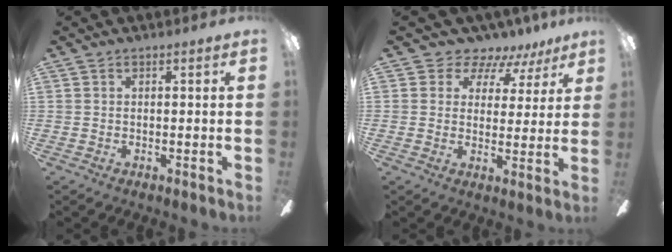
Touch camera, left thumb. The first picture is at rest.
{"total": 6.2, "force": [4.7, 3.9, 1.0], "torque": [-0.011, -0.043, 0.082]}